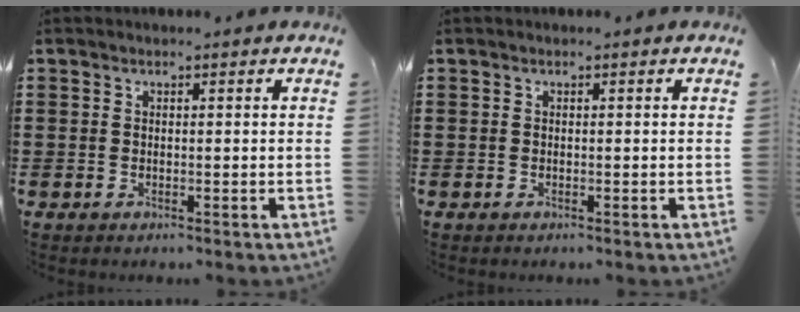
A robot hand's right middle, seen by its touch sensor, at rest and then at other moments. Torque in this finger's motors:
{"motor_torque": [0.72, -0.55, 0.09, 0.02]}